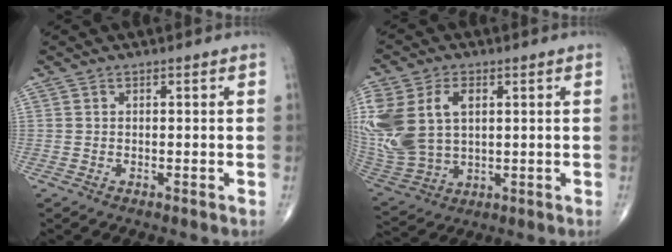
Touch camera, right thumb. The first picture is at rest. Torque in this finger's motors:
{"motor_torque": [1.11, 2.09, 1.40, 0.48, 0.20]}